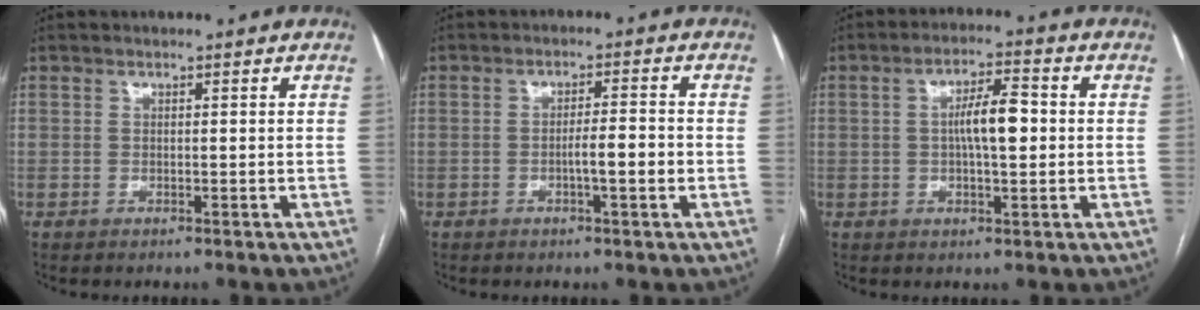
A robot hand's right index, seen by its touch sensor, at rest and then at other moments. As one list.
[{"total": 4.0, "force": [-1.1, 0.3, 3.9], "torque": [-0.059, 0.003, -0.018]}, {"total": 6.5, "force": [0.2, 1.6, 6.3], "torque": [-0.115, 0.013, 0.002]}]